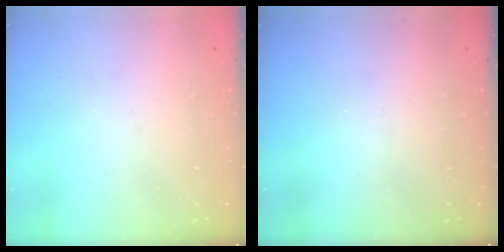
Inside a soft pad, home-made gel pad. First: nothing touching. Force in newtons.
{"total": 0.0}